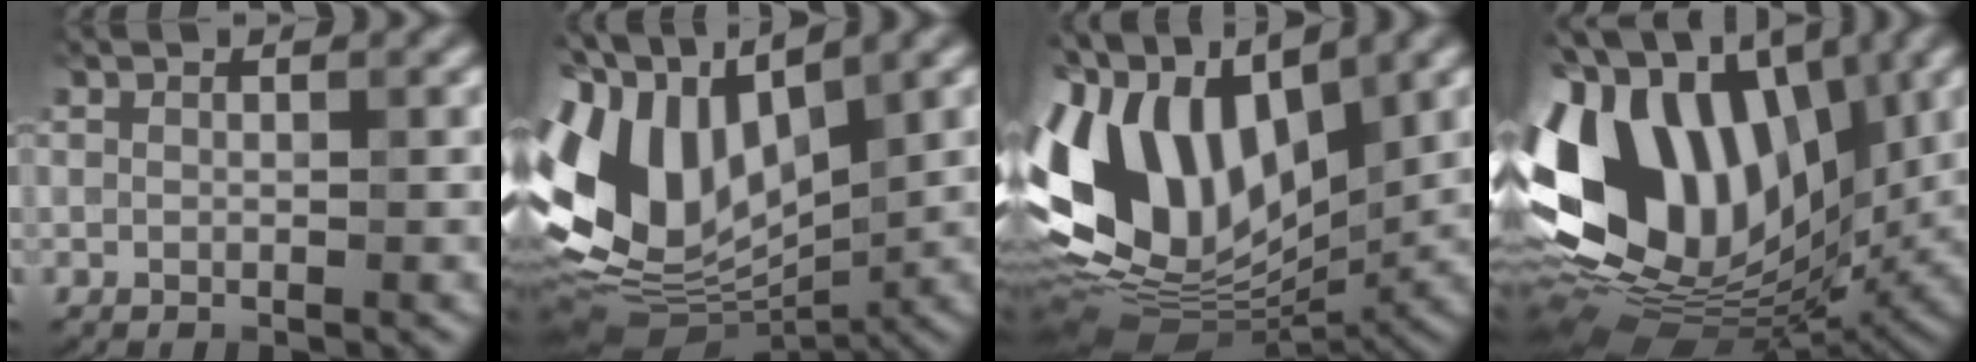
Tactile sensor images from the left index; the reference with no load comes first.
{"total": 14.4, "force": [0.6, 8.9, 11.2], "torque": [-0.257, 0.008, 0.005]}
{"total": 15.6, "force": [1.9, 9.5, 12.2], "torque": [-0.259, 0.023, 0.023]}
{"total": 17.3, "force": [2.3, 11.9, 12.3], "torque": [-0.263, 0.025, 0.035]}